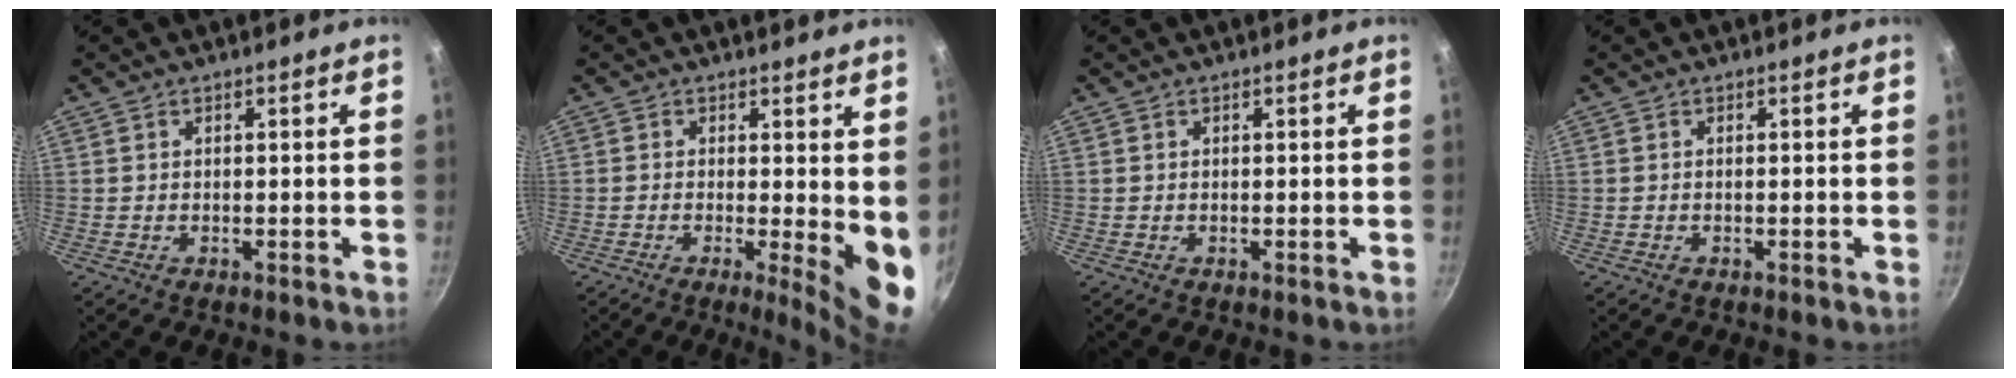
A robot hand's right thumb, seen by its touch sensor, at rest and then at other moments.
{"total": 7.8, "force": [-0.2, 2.3, 7.5], "torque": [-0.095, -0.017, 0.000]}
{"total": 0.0}
{"total": 0.0}